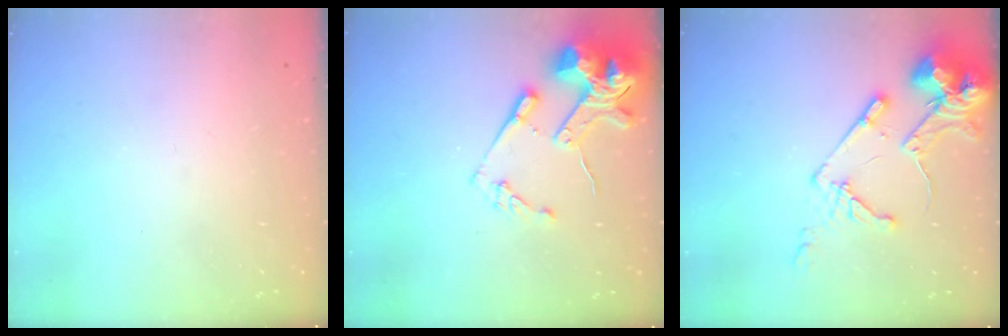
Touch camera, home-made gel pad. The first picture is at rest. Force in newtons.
{"total": 15.3, "press": 15.2, "slide": 2.0}
{"total": 15.4, "press": 15.3, "slide": 1.9}